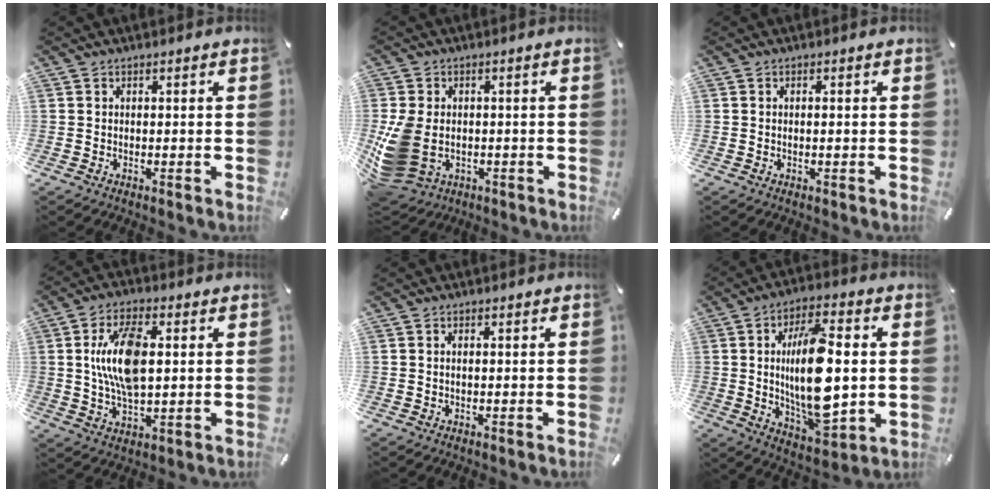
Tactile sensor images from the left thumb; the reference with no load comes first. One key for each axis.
{"total": 10.7, "fx": -1.5, "fy": 8.1, "fz": 6.8, "tx": -0.167, "ty": -0.002, "tz": -0.026}
{"total": 0.8, "fx": -0.1, "fy": 0.2, "fz": 0.8, "tx": -0.016, "ty": -0.002, "tz": -0.001}
{"total": 13.1, "fx": 2.1, "fy": 6.5, "fz": 11.1, "tx": -0.227, "ty": -0.004, "tz": 0.031}
{"total": 0.8, "fx": 0.0, "fy": 0.3, "fz": 0.8, "tx": -0.016, "ty": 0.000, "tz": 0.000}
{"total": 19.1, "fx": 0.8, "fy": 9.0, "fz": 16.9, "tx": -0.308, "ty": -0.014, "tz": 0.013}